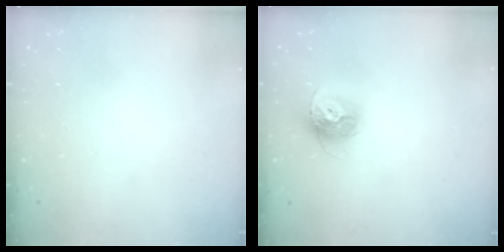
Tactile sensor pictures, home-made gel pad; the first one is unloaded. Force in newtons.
{"total": 12.2, "press": 12.1, "slide": 1.0}